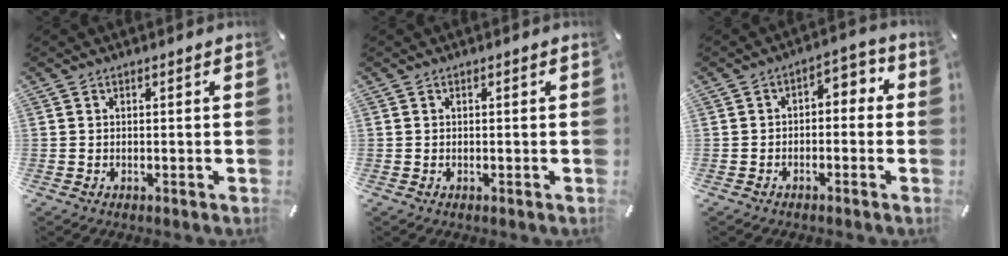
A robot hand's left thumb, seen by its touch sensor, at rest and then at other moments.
{"total": 0.0}
{"total": 3.7, "force": [-2.1, 2.4, 2.0], "torque": [-0.030, 0.015, -0.047]}